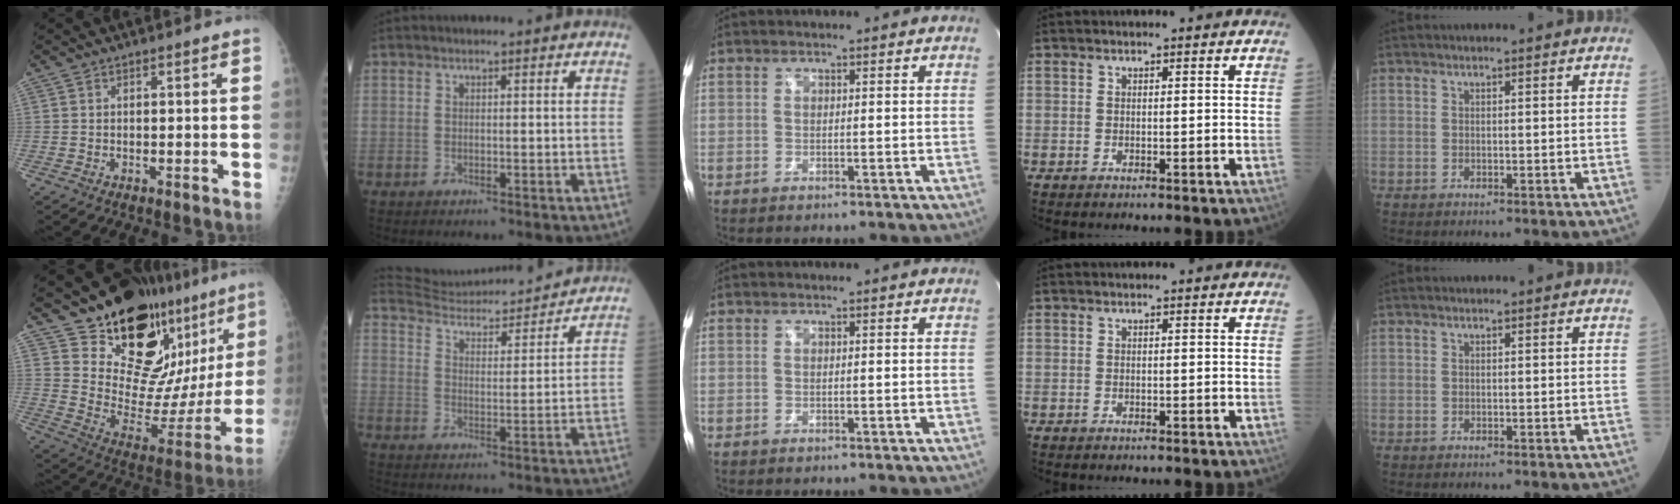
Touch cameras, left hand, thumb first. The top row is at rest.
{"thumb": {"total": 23.4, "force": [18.1, 9.7, 11.3], "torque": [-0.112, -0.132, 0.259]}, "index": {"total": 14.9, "force": [14.6, 0.7, 3.0], "torque": [-0.053, -0.003, 0.210]}}